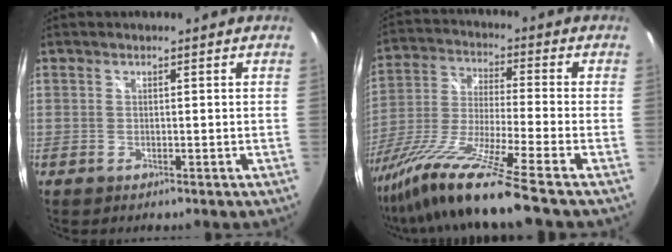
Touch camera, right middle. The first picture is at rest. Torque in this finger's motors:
{"motor_torque": [1.10, -1.03, 0.80, 0.21]}